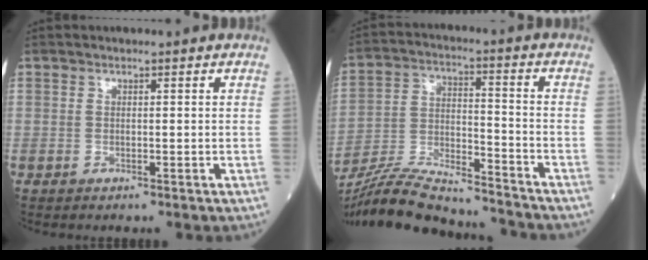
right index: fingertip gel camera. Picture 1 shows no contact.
{"total": 17.5, "force": [-16.5, 1.5, 5.6], "torque": [-0.115, 0.001, -0.278]}